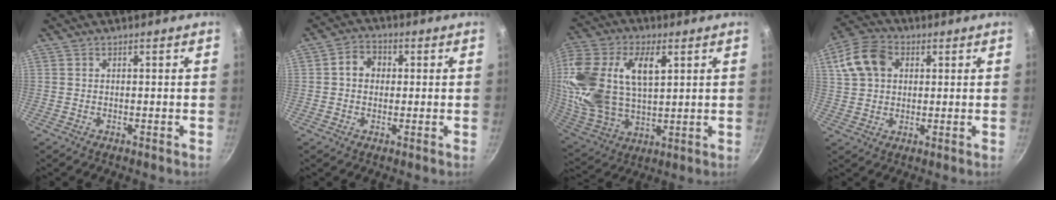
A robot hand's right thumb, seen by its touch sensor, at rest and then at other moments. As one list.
[{"total": 5.1, "force": [0.6, 4.2, 2.8], "torque": [-0.023, 0.011, 0.001]}, {"total": 23.5, "force": [6.6, 13.9, 17.8], "torque": [-0.369, -0.008, 0.127]}, {"total": 10.7, "force": [3.1, 7.9, 6.4], "torque": [-0.109, 0.011, 0.045]}]